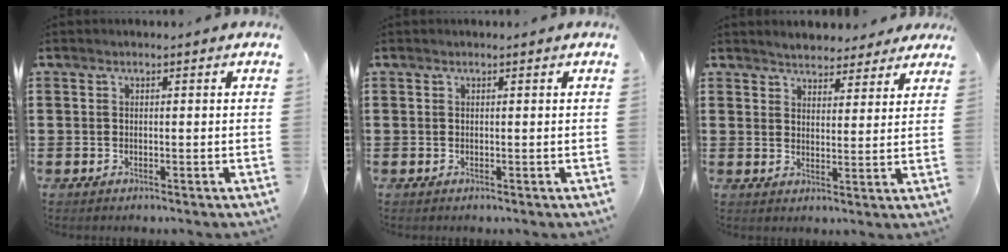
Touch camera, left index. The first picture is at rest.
{"total": 0.0}
{"total": 3.7, "force": [3.6, 0.9, 0.0], "torque": [-0.014, -0.007, 0.067]}